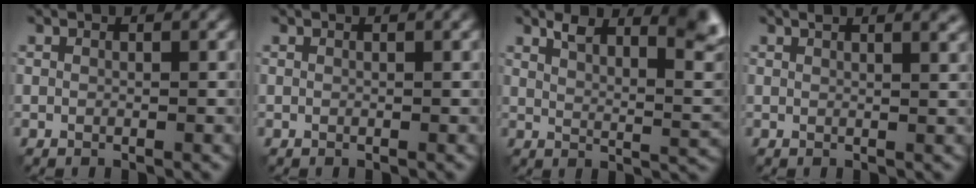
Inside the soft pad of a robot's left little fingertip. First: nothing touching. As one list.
[{"total": 0.6, "force": [0.3, 0.1, 0.5], "torque": [-0.003, 0.007, 0.004]}, {"total": 6.3, "force": [3.6, 1.9, 4.8], "torque": [-0.063, 0.002, 0.058]}, {"total": 3.4, "force": [2.1, 1.3, 2.3], "torque": [-0.007, 0.012, 0.011]}]